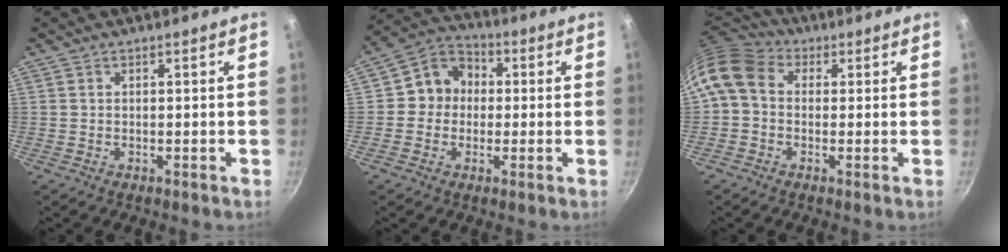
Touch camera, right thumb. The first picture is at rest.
{"total": 8.6, "force": [0.1, 7.8, 3.6], "torque": [-0.020, 0.024, -0.019]}
{"total": 9.9, "force": [1.1, 7.8, 5.9], "torque": [-0.105, 0.024, 0.000]}